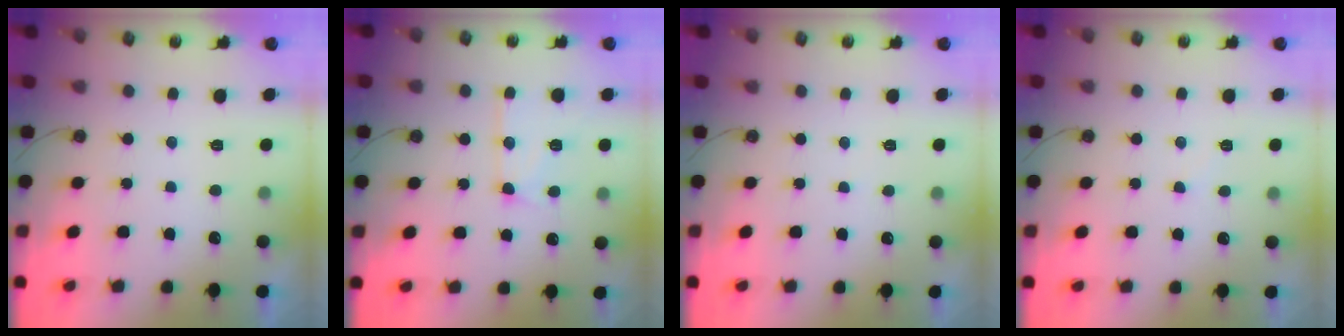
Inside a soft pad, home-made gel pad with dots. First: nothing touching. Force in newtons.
{"total": 11.1, "press": 11.1, "slide": 0.8}
{"total": 2.5, "press": 2.5, "slide": 0.4}
{"total": 4.6, "press": 4.5, "slide": 0.8}